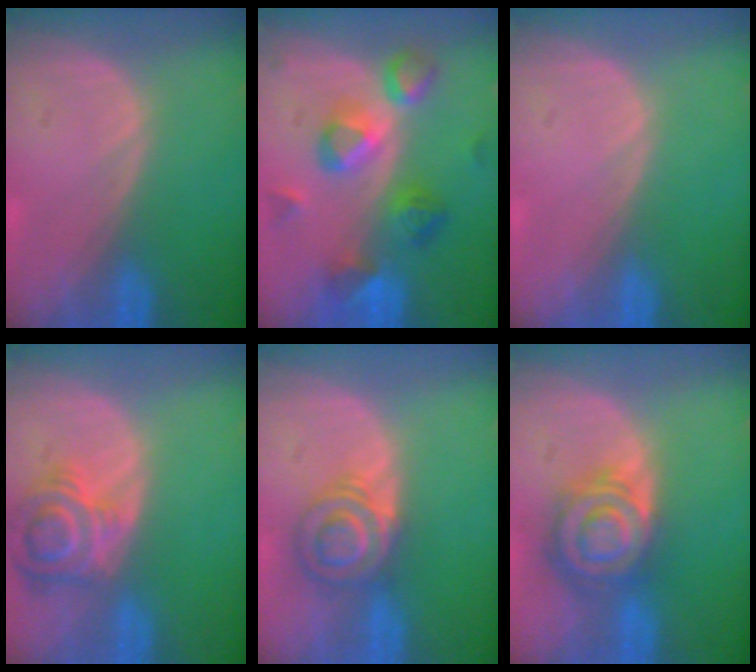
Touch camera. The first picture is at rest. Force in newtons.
{"total": 7.7, "press": 7.7, "slide": 0.7}
{"total": 0.0}
{"total": 6.7, "press": 6.5, "slide": 1.6}
{"total": 5.7, "press": 5.6, "slide": 1.0}
{"total": 8.4, "press": 7.2, "slide": 4.3}